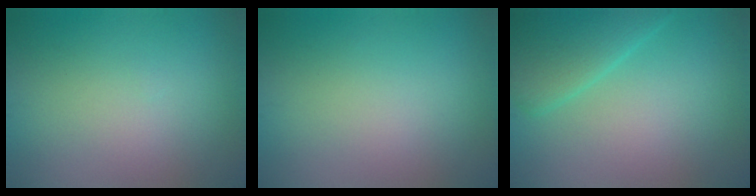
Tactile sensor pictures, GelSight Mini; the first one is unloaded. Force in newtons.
{"total": 0.0}
{"total": 4.1, "press": 4.0, "slide": 0.2}